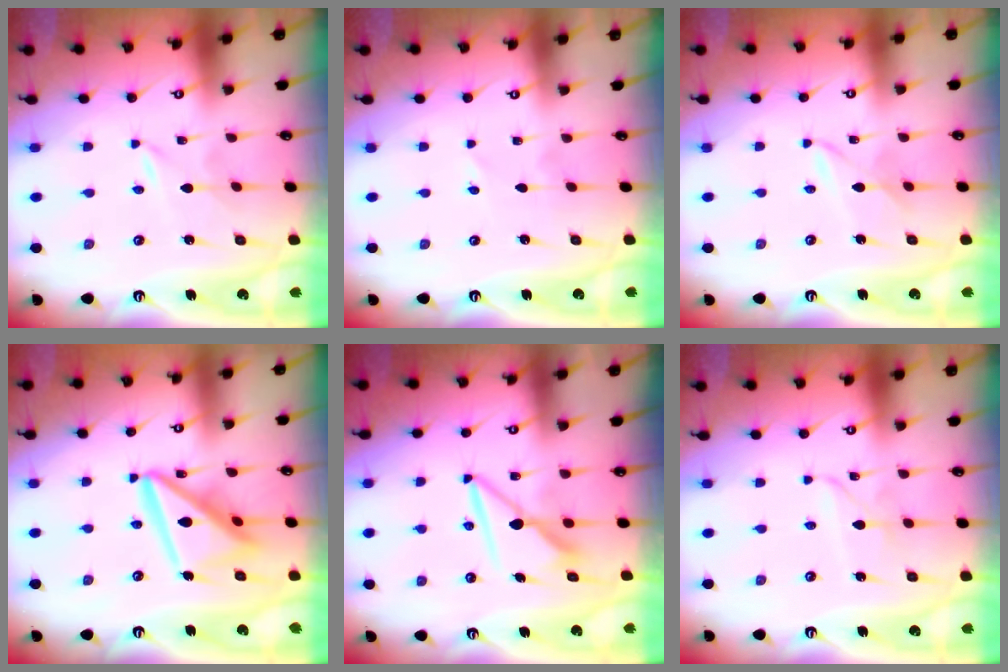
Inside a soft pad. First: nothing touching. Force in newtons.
{"total": 1.7, "press": 1.6, "slide": 0.3}
{"total": 2.9, "press": 2.9, "slide": 0.3}
{"total": 15.9, "press": 15.8, "slide": 1.8}
{"total": 7.9, "press": 7.9, "slide": 0.2}
{"total": 2.6, "press": 2.6, "slide": 0.1}